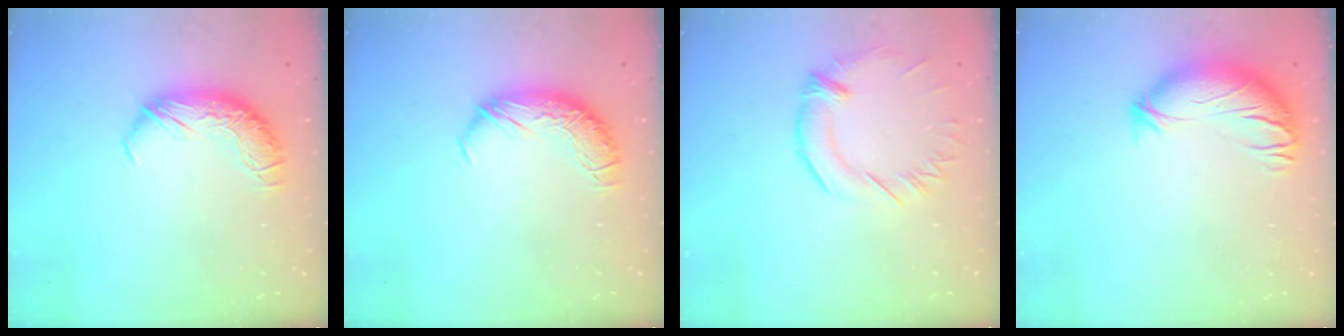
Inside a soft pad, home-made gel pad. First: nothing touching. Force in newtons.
{"total": 0.0}
{"total": 1.4, "press": 0.7, "slide": 1.2}
{"total": 3.5, "press": 2.7, "slide": 2.2}